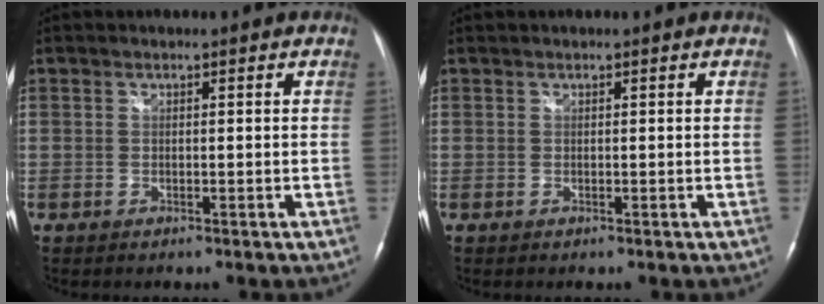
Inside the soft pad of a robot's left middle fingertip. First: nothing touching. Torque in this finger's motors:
{"motor_torque": [0.07, 0.05, -0.10, -0.01]}